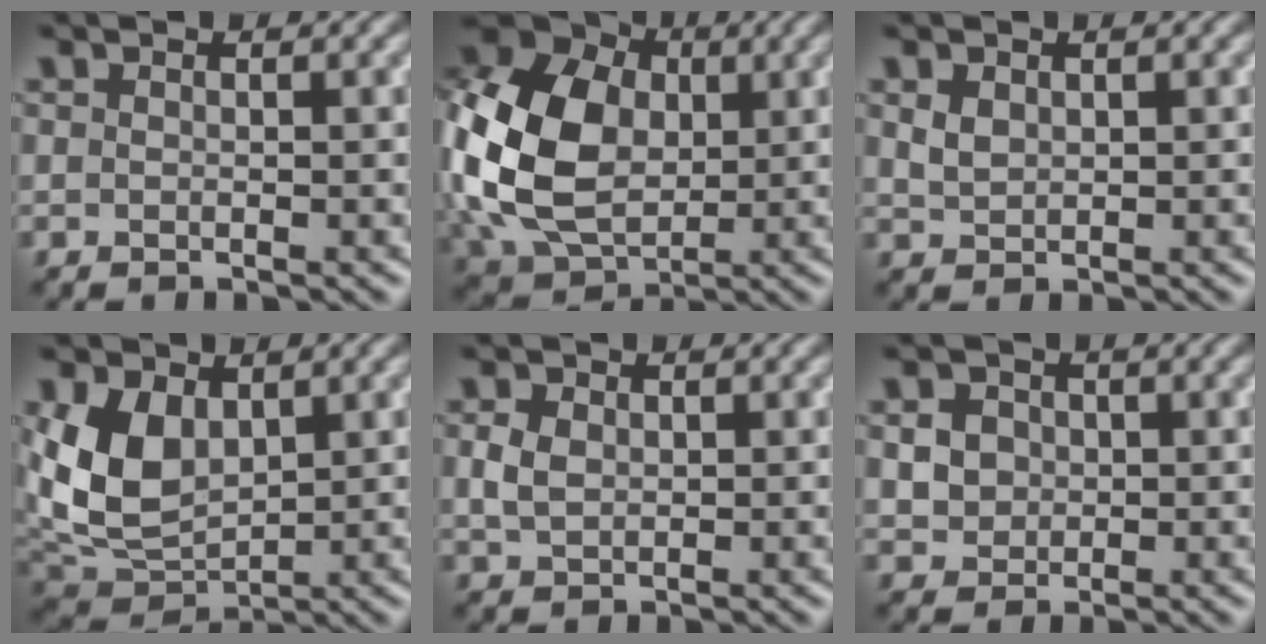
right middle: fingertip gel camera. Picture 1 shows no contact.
{"total": 12.8, "force": [0.5, 9.3, 8.7], "torque": [-0.215, 0.004, 0.004]}
{"total": 1.4, "force": [0.6, 1.0, 0.7], "torque": [-0.017, 0.000, 0.015]}
{"total": 6.7, "force": [1.4, 4.5, 4.7], "torque": [-0.105, -0.007, 0.030]}
{"total": 2.1, "force": [0.3, 1.6, 1.3], "torque": [-0.031, 0.001, 0.007]}
{"total": 2.2, "force": [0.2, 2.0, 0.8], "torque": [-0.017, -0.003, 0.011]}